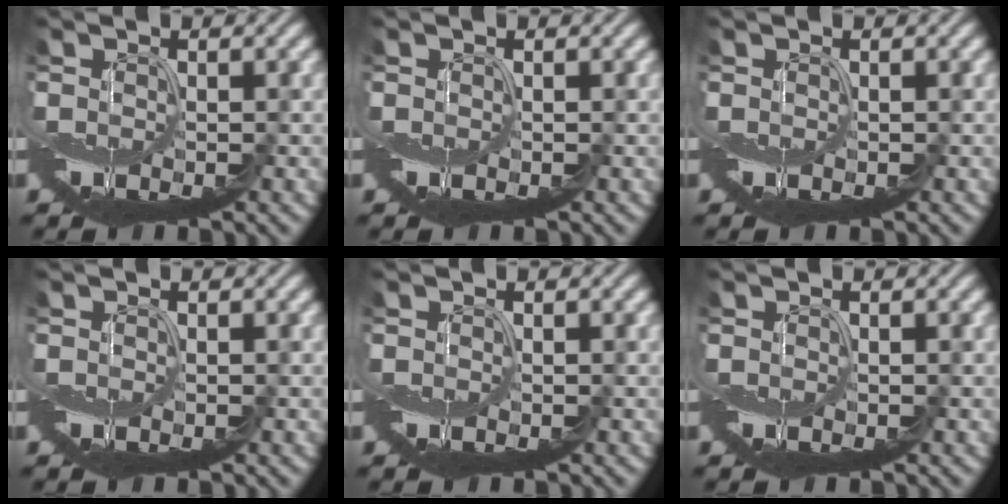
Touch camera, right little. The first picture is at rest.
{"total": 0.0}
{"total": 0.0}
{"total": 0.0}
{"total": 0.0}
{"total": 0.0}